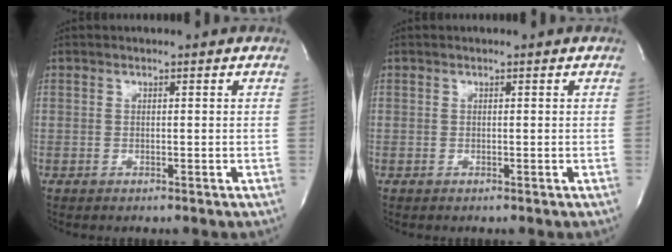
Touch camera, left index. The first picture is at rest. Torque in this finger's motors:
{"motor_torque": [0.00, 0.00, 0.00, 0.00]}